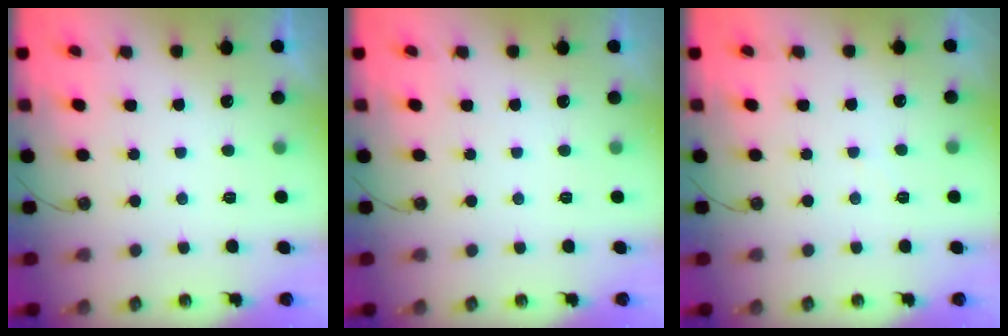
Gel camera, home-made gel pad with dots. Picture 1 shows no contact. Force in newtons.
{"total": 1.0, "press": 0.4, "slide": 1.0}
{"total": 2.4, "press": 2.4, "slide": 0.4}